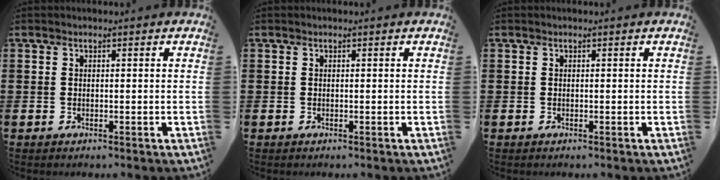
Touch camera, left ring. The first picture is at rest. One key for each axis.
{"total": 0.0}
{"total": 0.0}